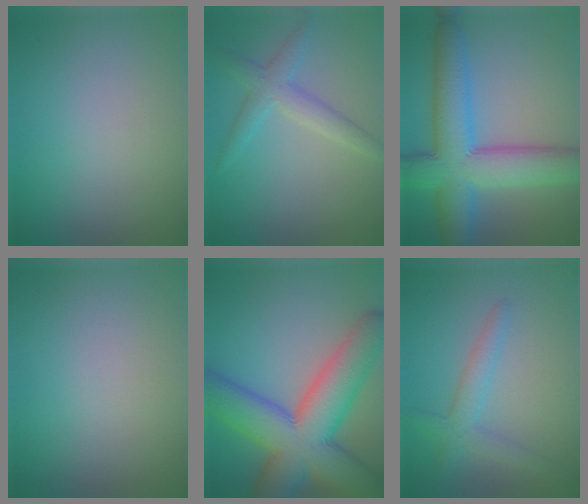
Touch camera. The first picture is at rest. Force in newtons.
{"total": 3.0, "press": 3.0, "slide": 0.1}
{"total": 10.8, "press": 10.8, "slide": 0.1}
{"total": 0.0}
{"total": 13.6, "press": 13.6, "slide": 0.3}
{"total": 2.7, "press": 2.7, "slide": 0.0}